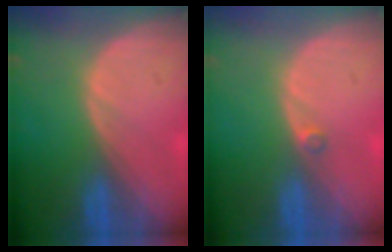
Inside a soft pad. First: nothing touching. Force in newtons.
{"total": 1.0, "press": 0.8, "slide": 0.5}